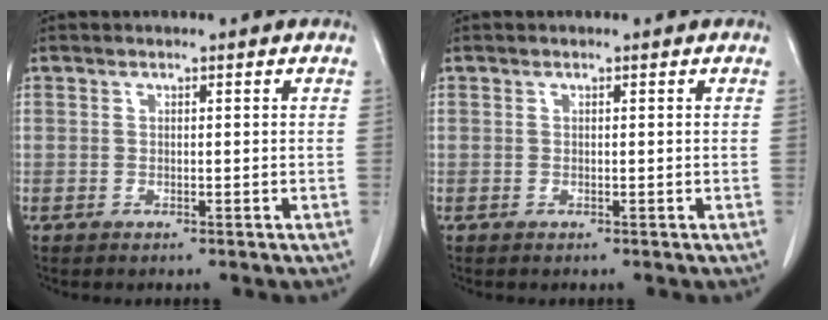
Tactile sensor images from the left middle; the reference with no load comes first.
{"total": 0.0}